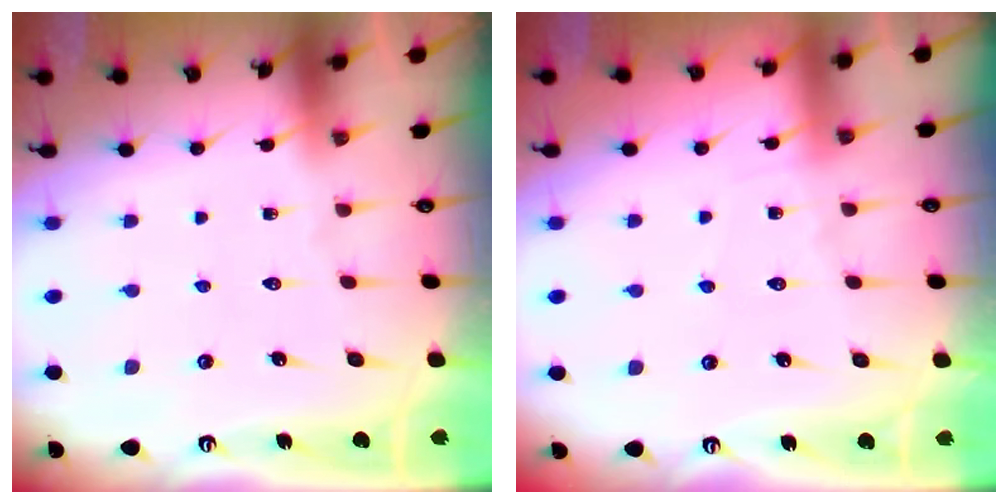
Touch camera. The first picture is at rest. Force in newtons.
{"total": 5.1, "press": 5.1, "slide": 0.6}